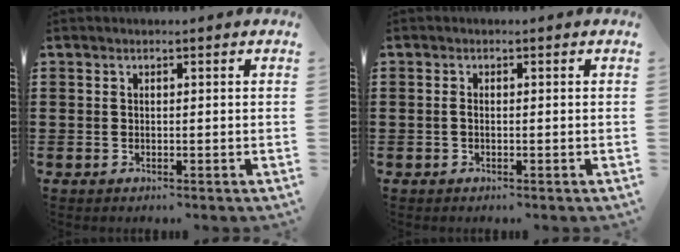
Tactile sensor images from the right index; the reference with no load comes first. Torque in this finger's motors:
{"motor_torque": [-0.02, 0.17, 0.01, 0.02]}